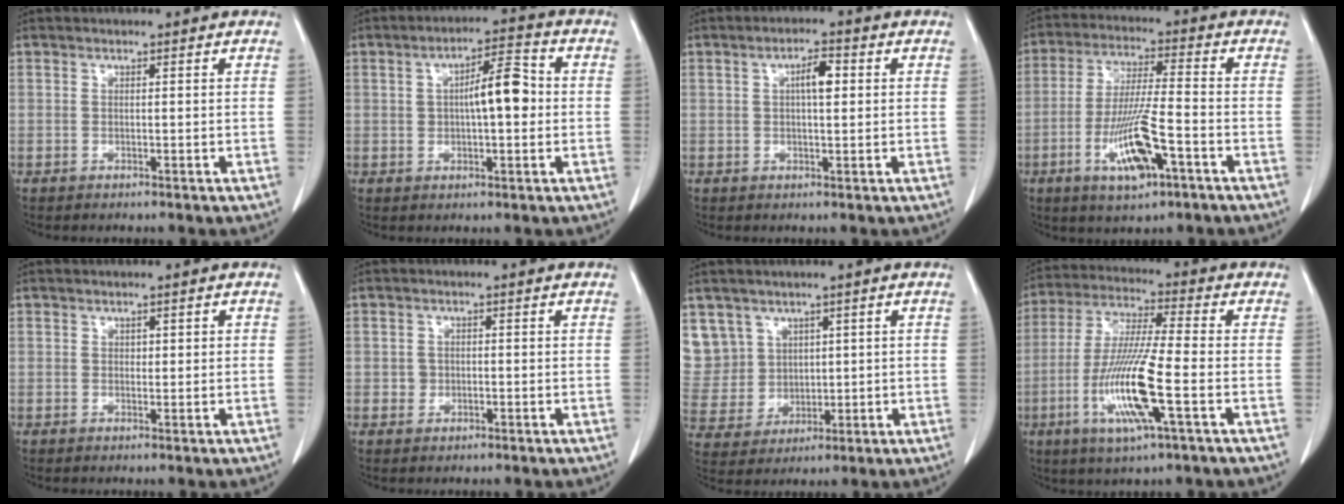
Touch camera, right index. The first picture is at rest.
{"total": 7.3, "force": [0.6, 2.1, 6.9], "torque": [-0.112, 0.021, 0.010]}
{"total": 3.8, "force": [0.8, 1.0, 3.5], "torque": [-0.061, 0.007, 0.012]}
{"total": 11.1, "force": [-4.6, 1.8, 10.0], "torque": [-0.197, -0.011, -0.080]}
{"total": 1.2, "force": [0.3, 0.7, 0.8], "torque": [-0.010, 0.004, 0.006]}
{"total": 1.5, "force": [-0.2, 1.4, 0.5], "torque": [-0.005, 0.005, -0.001]}
{"total": 10.9, "force": [5.4, 9.5, 0.9], "torque": [-0.042, 0.041, 0.135]}
{"total": 13.5, "force": [-4.0, 0.5, 12.9], "torque": [-0.266, -0.016, -0.079]}